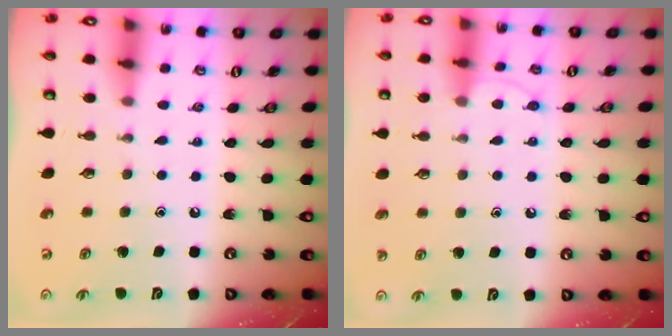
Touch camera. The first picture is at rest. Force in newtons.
{"total": 7.2, "press": 7.1, "slide": 0.7}